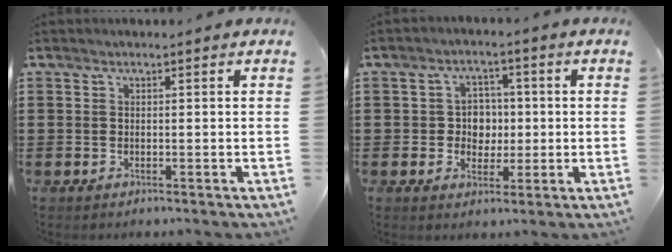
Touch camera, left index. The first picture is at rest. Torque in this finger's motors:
{"motor_torque": [0.33, 0.33, 0.32, 0.04]}